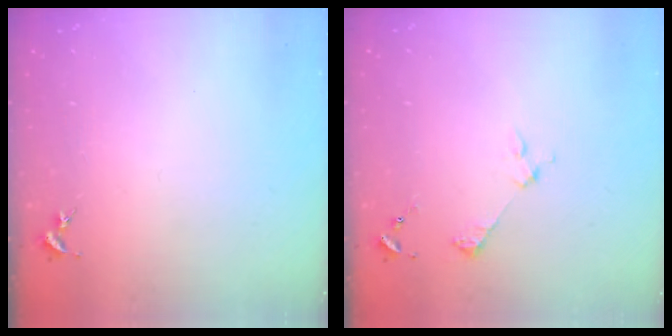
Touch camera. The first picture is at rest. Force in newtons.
{"total": 2.5, "press": 2.5, "slide": 0.2}